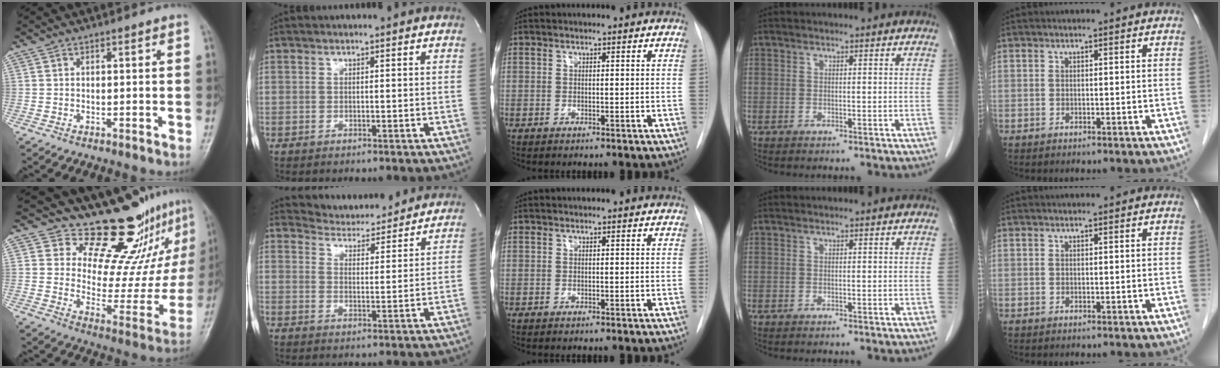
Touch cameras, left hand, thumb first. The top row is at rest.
{"thumb": {"total": 16.7, "force": [14.0, 6.2, 6.6], "torque": [-0.027, -0.121, 0.189]}, "index": {"total": 10.0, "force": [9.8, 1.9, 0.8], "torque": [-0.014, 0.003, 0.130]}}